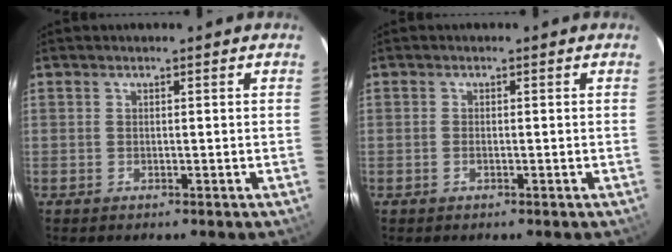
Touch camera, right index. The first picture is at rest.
{"total": 0.8, "force": [-0.4, 0.5, 0.5], "torque": [-0.013, -0.001, -0.007]}